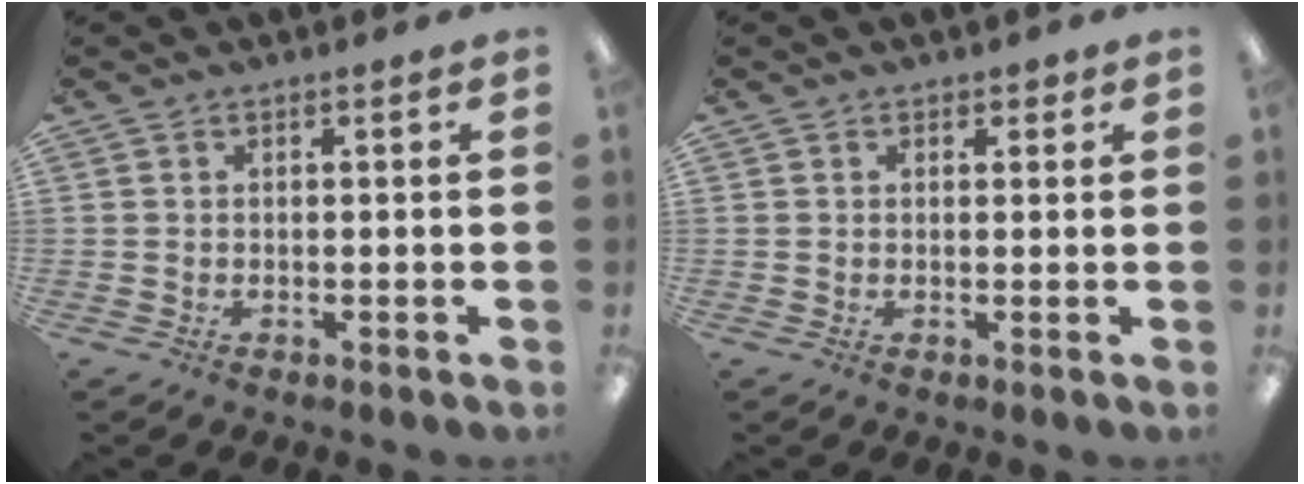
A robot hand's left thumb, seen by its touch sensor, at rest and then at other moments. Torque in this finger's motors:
{"motor_torque": [0.29, -0.33, -0.12, -0.10, 0.01]}